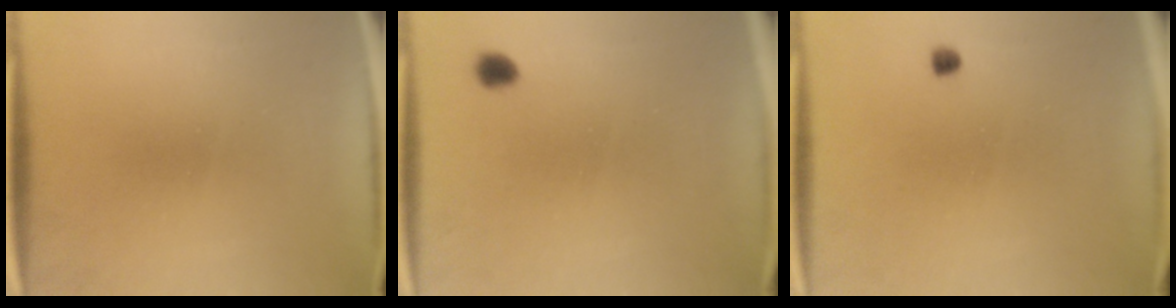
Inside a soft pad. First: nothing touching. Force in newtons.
{"total": 1.8}
{"total": 1.0}